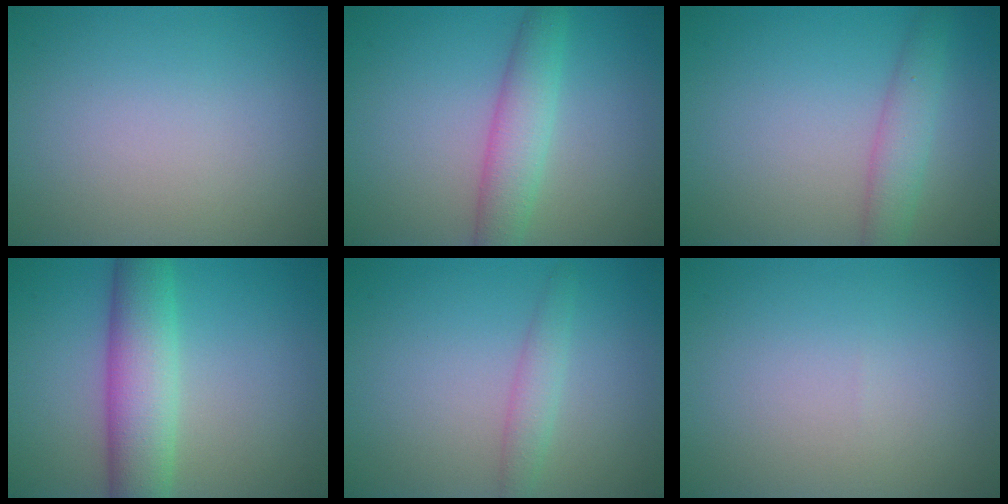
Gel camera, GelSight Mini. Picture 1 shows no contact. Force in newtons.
{"total": 3.9, "press": 3.9, "slide": 0.1}
{"total": 2.7, "press": 2.7, "slide": 0.1}
{"total": 6.5, "press": 6.5, "slide": 0.2}
{"total": 1.8, "press": 1.8, "slide": 0.1}
{"total": 0.0}